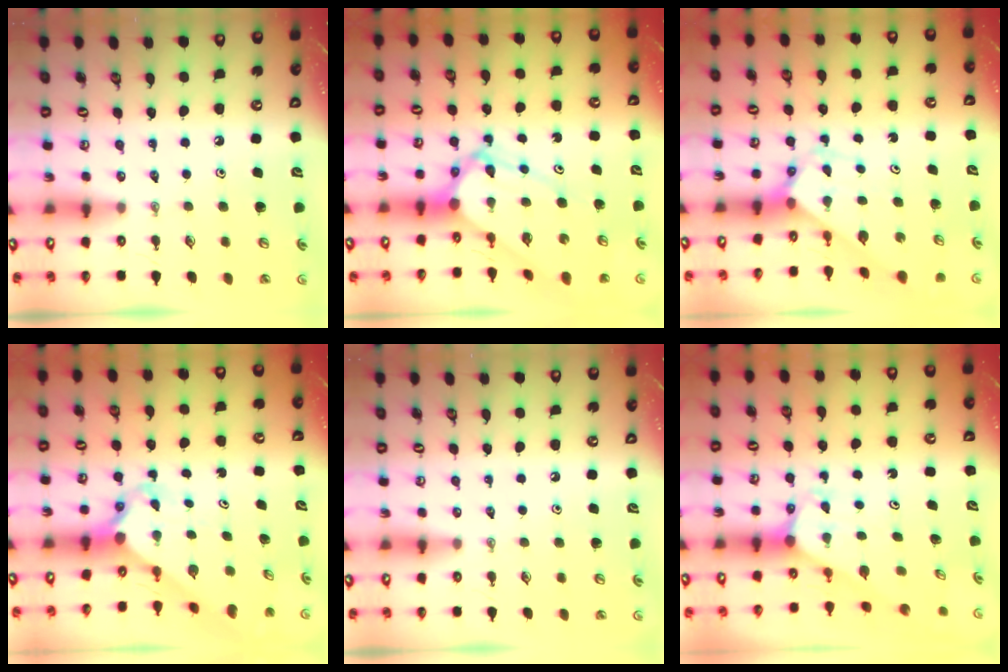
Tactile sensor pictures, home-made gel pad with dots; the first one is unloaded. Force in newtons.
{"total": 9.0, "press": 8.9, "slide": 0.9}
{"total": 2.9, "press": 2.9, "slide": 0.1}
{"total": 2.8, "press": 2.8, "slide": 0.3}
{"total": 0.0}
{"total": 2.0, "press": 2.0, "slide": 0.1}